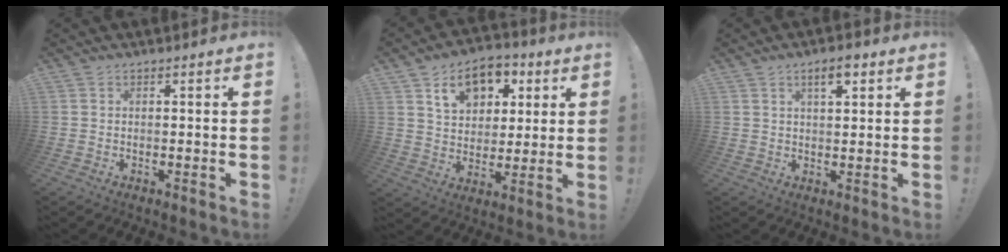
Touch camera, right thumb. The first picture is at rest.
{"total": 12.9, "force": [6.4, 9.2, 6.4], "torque": [-0.080, -0.030, 0.118]}
{"total": 4.5, "force": [2.4, 1.5, 3.6], "torque": [-0.046, -0.008, 0.035]}